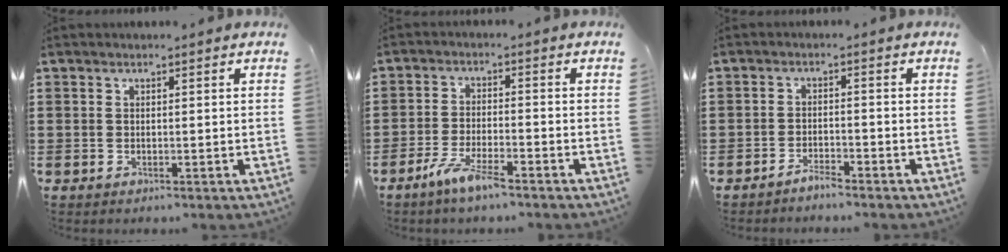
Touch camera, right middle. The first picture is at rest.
{"total": 5.1, "force": [-3.7, 0.6, 3.4], "torque": [-0.074, -0.007, -0.069]}
{"total": 2.0, "force": [-2.0, 0.1, 0.5], "torque": [-0.014, 0.003, -0.039]}